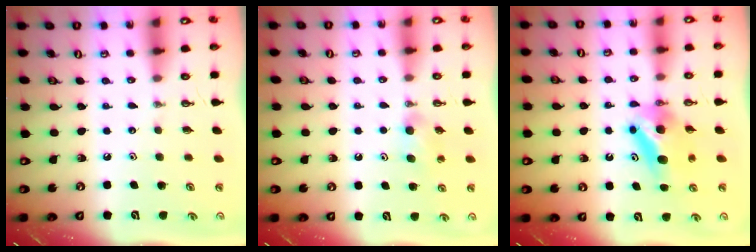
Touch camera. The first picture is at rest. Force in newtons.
{"total": 4.2, "press": 3.9, "slide": 1.5}
{"total": 6.3, "press": 6.2, "slide": 0.9}